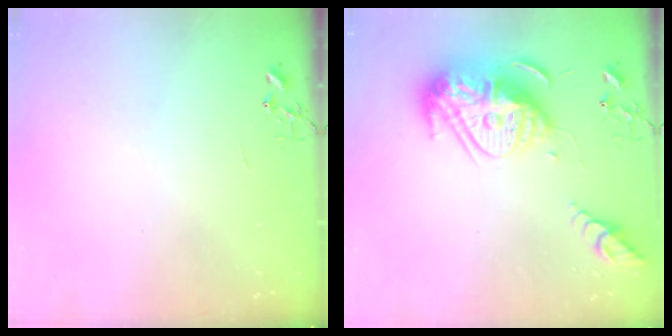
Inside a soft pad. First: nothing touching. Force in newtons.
{"total": 18.9, "press": 18.8, "slide": 2.1}